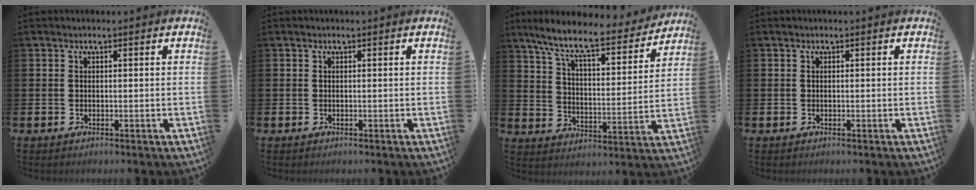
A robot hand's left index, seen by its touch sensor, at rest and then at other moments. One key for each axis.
{"total": 0.0}
{"total": 9.5, "fx": 8.2, "fy": 1.9, "fz": 4.5, "tx": -0.115, "ty": -0.051, "tz": 0.135}
{"total": 0.0}